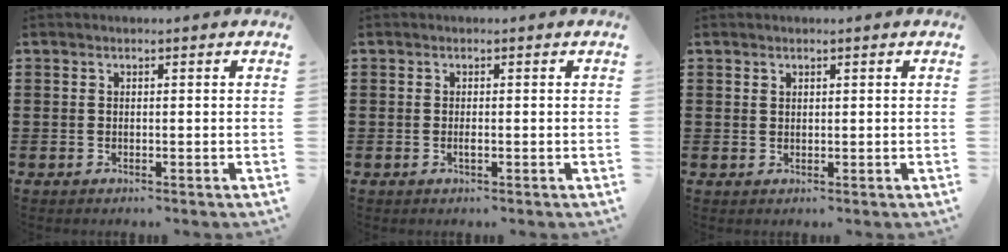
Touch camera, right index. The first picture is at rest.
{"total": 0.8, "force": [-0.3, 0.2, 0.8], "torque": [-0.015, -0.004, -0.004]}
{"total": 0.8, "force": [0.6, 0.5, 0.1], "torque": [-0.004, 0.002, 0.012]}